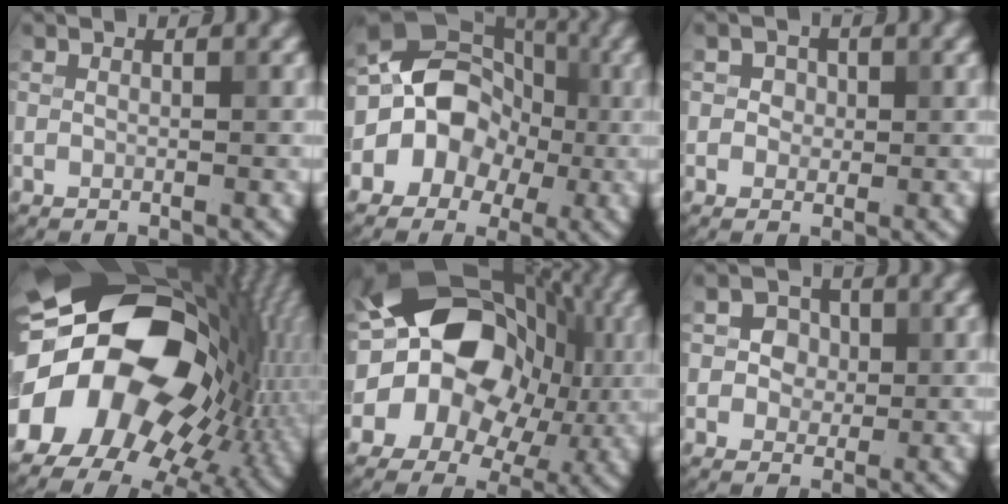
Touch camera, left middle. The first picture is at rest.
{"total": 8.6, "force": [-1.0, 7.4, 4.3], "torque": [-0.040, 0.022, -0.051]}
{"total": 1.8, "force": [0.6, 1.5, 0.7], "torque": [-0.005, 0.004, 0.000]}
{"total": 22.7, "force": [-1.2, 16.2, 15.9], "torque": [-0.286, -0.021, -0.040]}
{"total": 15.8, "force": [1.9, 11.9, 10.2], "torque": [-0.126, 0.022, 0.009]}
{"total": 2.9, "force": [0.7, 2.5, 1.3], "torque": [-0.016, -0.001, 0.003]}